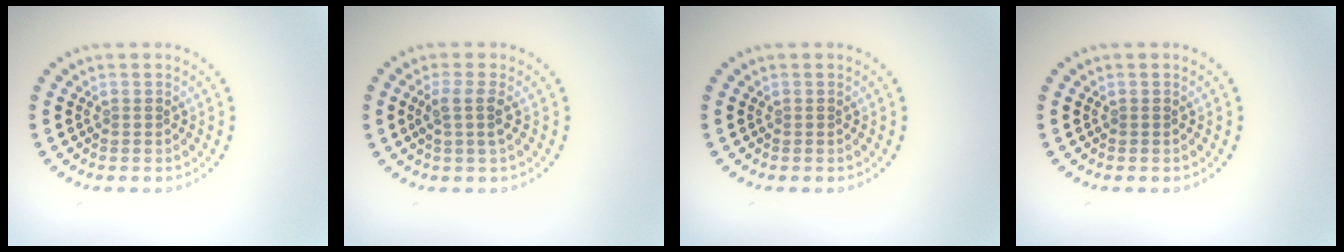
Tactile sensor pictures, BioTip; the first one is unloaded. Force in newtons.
{"total": 1.9, "press": 1.5, "slide": 1.2}
{"total": 0.0}
{"total": 0.0}